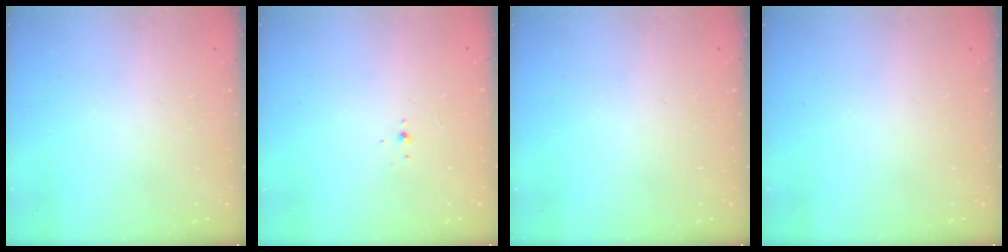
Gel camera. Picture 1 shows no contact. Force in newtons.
{"total": 2.0, "press": 1.9, "slide": 0.8}
{"total": 0.0}
{"total": 0.0}